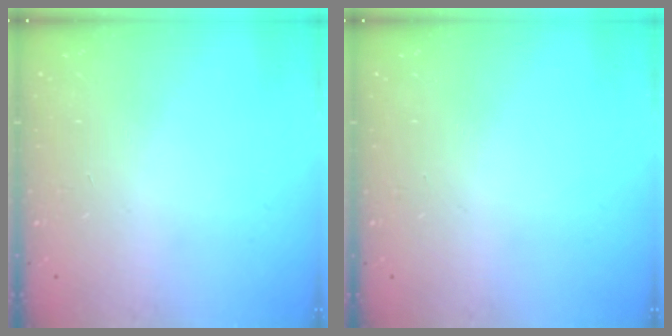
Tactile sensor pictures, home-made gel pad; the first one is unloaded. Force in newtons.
{"total": 0.0}